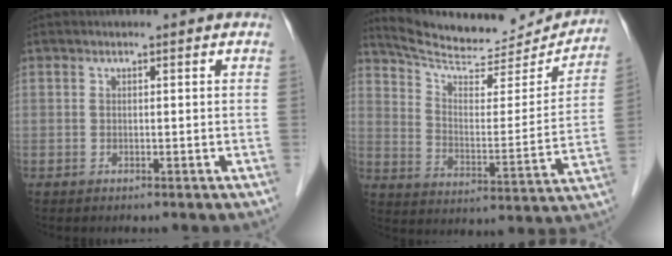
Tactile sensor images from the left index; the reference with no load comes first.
{"total": 20.4, "force": [19.5, 3.7, 4.9], "torque": [-0.072, -0.031, 0.275]}